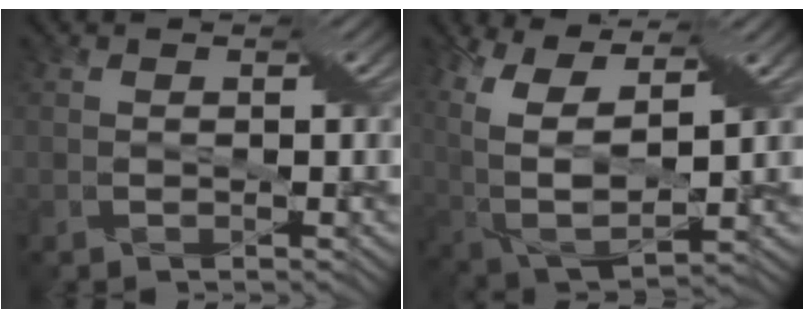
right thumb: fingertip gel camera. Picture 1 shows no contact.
{"total": 13.7, "force": [4.6, 6.7, 11.0], "torque": [-0.261, 0.005, 0.092]}